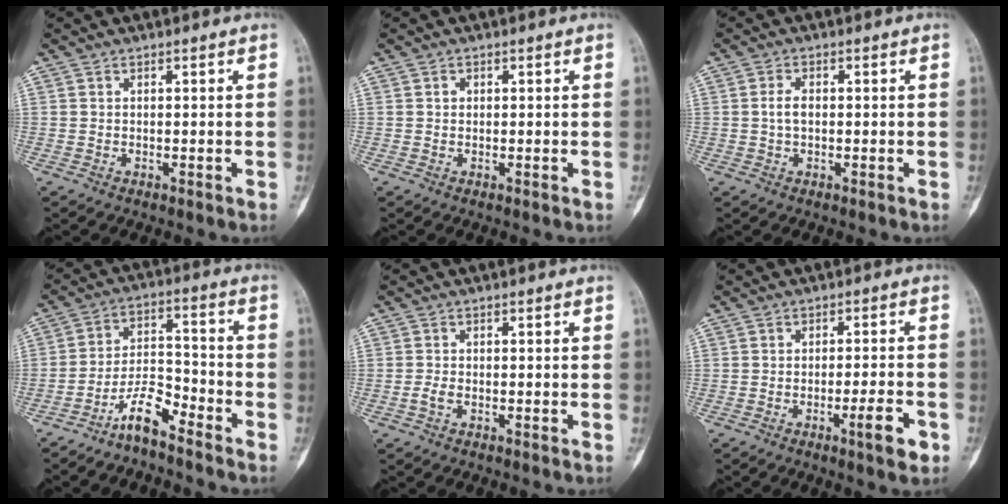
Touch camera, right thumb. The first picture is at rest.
{"total": 0.7, "force": [0.1, 0.7, 0.3], "torque": [0.000, 0.002, 0.001]}
{"total": 2.5, "force": [0.0, 1.4, 2.0], "torque": [-0.040, 0.006, -0.003]}
{"total": 7.8, "force": [-6.0, 2.2, 4.4], "torque": [-0.075, 0.063, -0.117]}
{"total": 1.5, "force": [-0.6, 0.7, 1.1], "torque": [-0.028, 0.002, -0.014]}
{"total": 5.8, "force": [-2.7, 0.9, 5.1], "torque": [-0.076, 0.010, -0.037]}